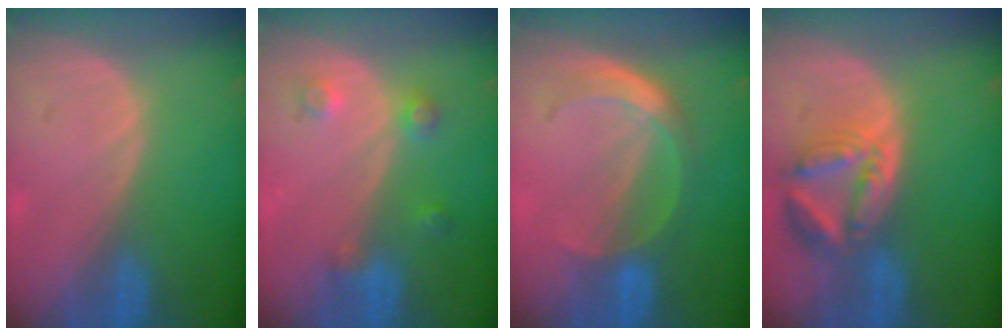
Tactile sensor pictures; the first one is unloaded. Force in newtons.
{"total": 3.6, "press": 3.3, "slide": 1.6}
{"total": 5.7, "press": 5.2, "slide": 2.5}
{"total": 8.0, "press": 7.1, "slide": 3.8}